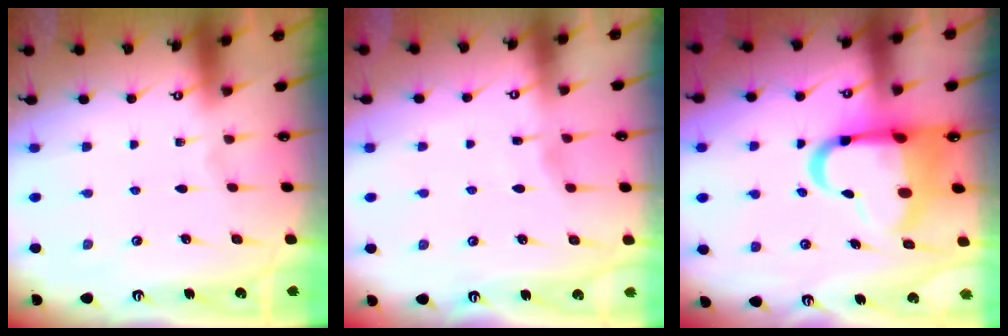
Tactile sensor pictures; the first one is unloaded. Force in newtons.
{"total": 2.6, "press": 2.6, "slide": 0.3}
{"total": 13.6, "press": 13.2, "slide": 3.2}